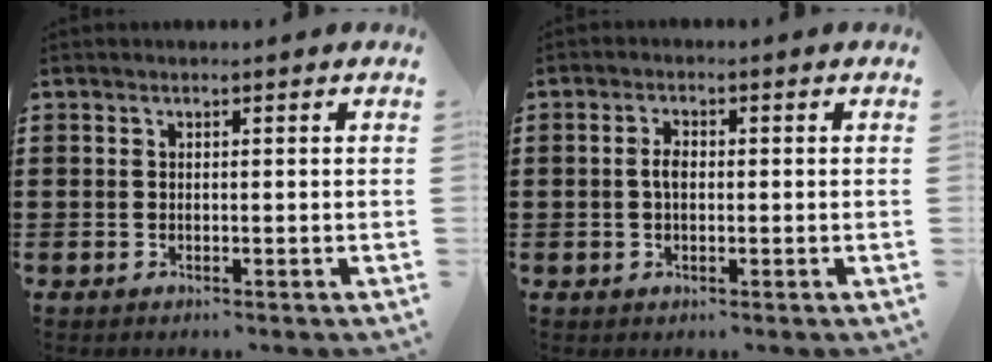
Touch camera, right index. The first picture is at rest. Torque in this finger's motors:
{"motor_torque": [0.72, -0.15, 0.28, 0.08]}